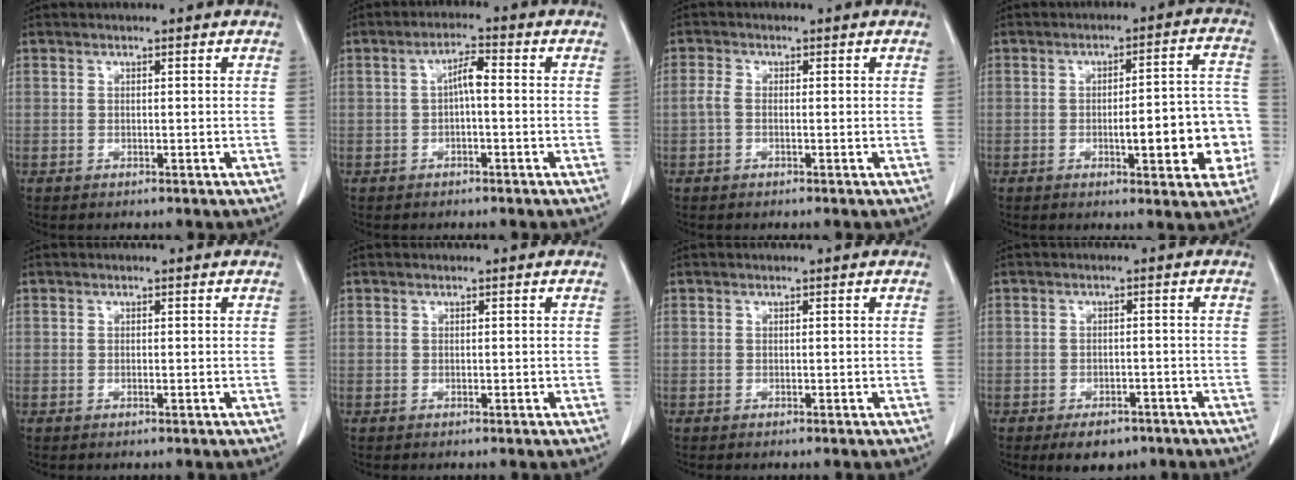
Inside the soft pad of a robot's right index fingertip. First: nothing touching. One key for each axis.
{"total": 3.3, "fx": -0.2, "fy": 0.7, "fz": 3.2, "tx": -0.057, "ty": 0.011, "tz": -0.005}
{"total": 1.8, "fx": -0.3, "fy": 0.9, "fz": 1.6, "tx": -0.036, "ty": 0.004, "tz": -0.007}
{"total": 11.6, "fx": -2.8, "fy": 2.7, "fz": 11.0, "tx": -0.129, "ty": 0.026, "tz": -0.029}
{"total": 0.0}
{"total": 0.0}
{"total": 0.0}
{"total": 5.0, "fx": -3.6, "fy": 2.6, "fz": 2.4, "tx": -0.032, "ty": -0.001, "tz": -0.047}